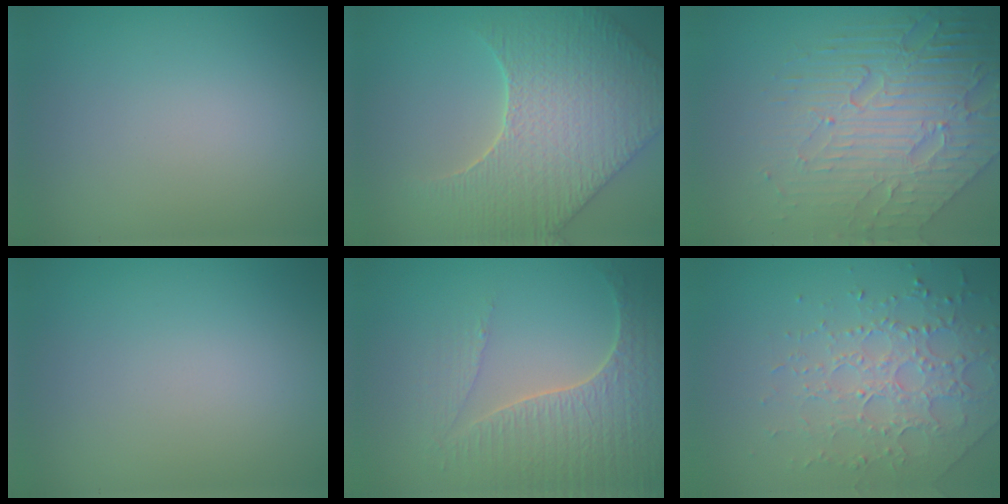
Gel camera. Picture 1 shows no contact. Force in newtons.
{"total": 6.2, "press": 5.6, "slide": 2.7}
{"total": 8.1, "press": 5.6, "slide": 5.9}
{"total": 0.0}
{"total": 5.1, "press": 4.4, "slide": 2.6}
{"total": 3.8, "press": 3.6, "slide": 1.2}